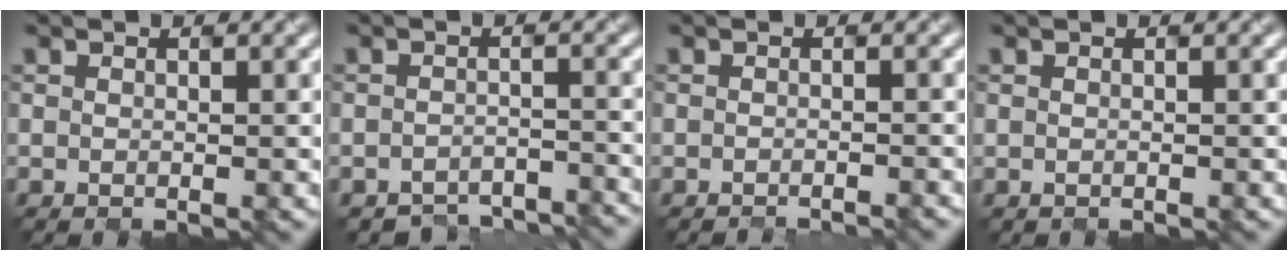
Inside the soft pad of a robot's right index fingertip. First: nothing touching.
{"total": 4.3, "force": [-4.2, 0.4, -0.3], "torque": [0.004, -0.011, -0.054]}
{"total": 1.0, "force": [-0.7, 0.4, 0.6], "torque": [0.009, 0.001, -0.020]}
{"total": 0.0}